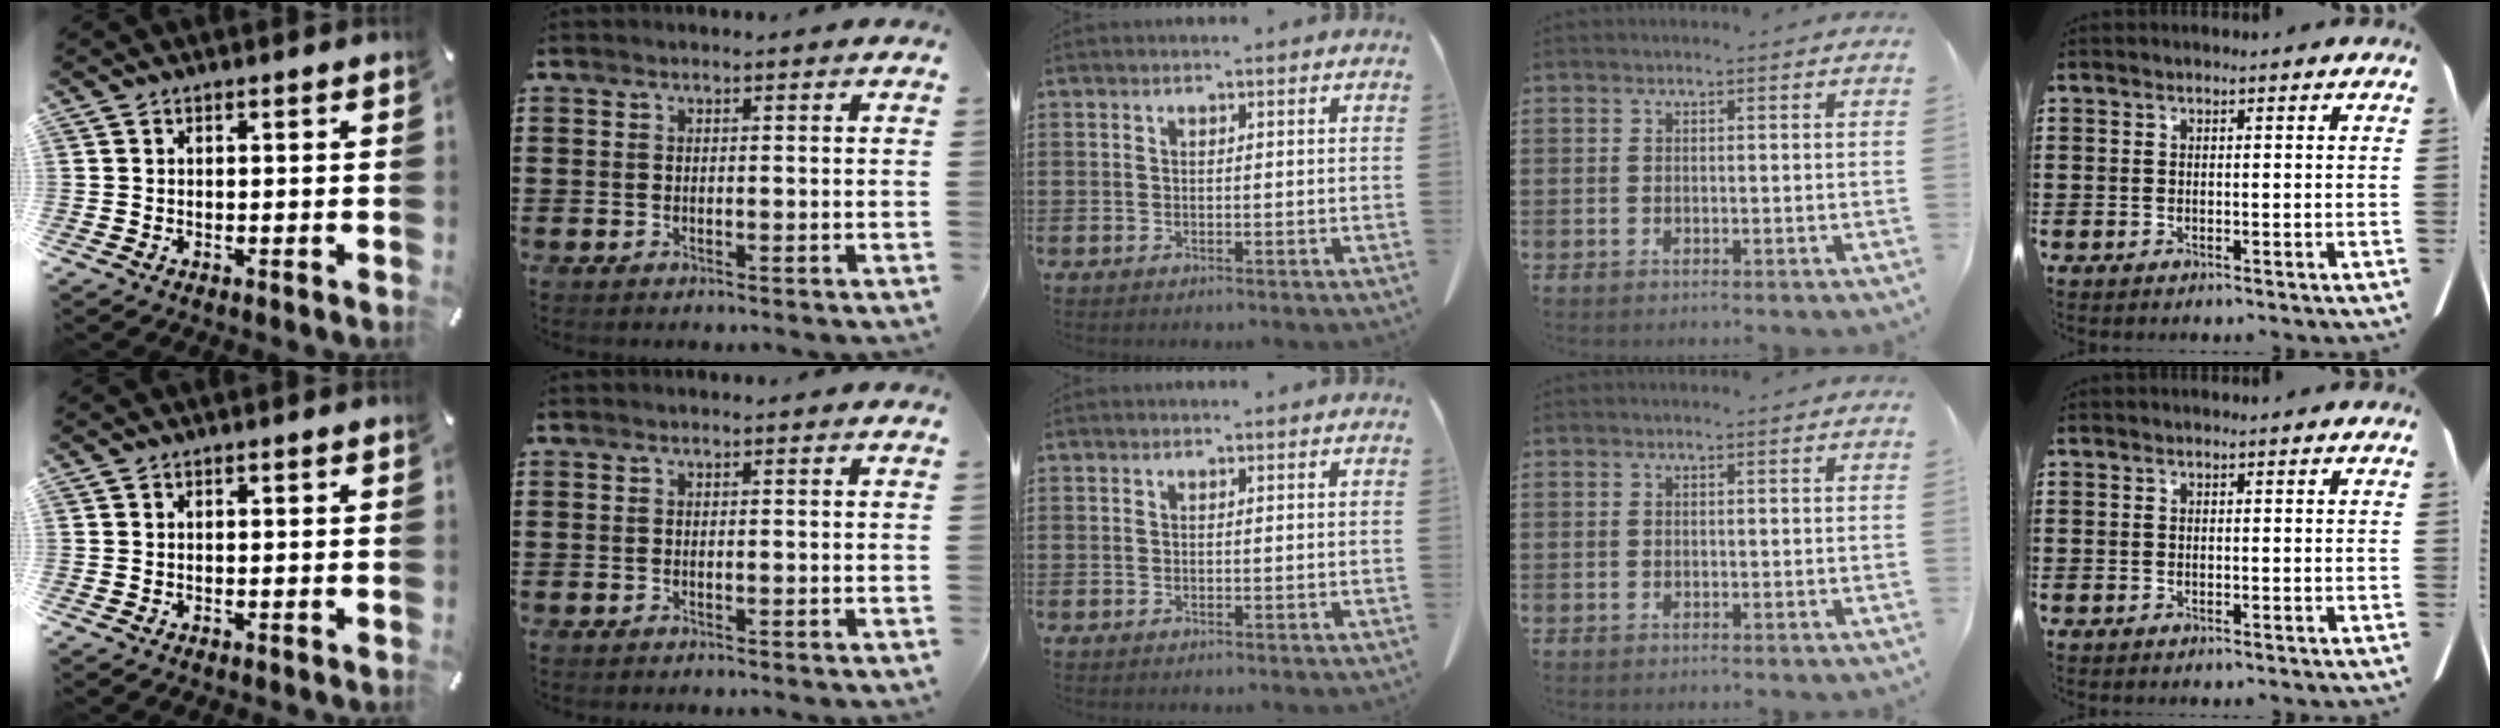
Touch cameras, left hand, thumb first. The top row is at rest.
{}